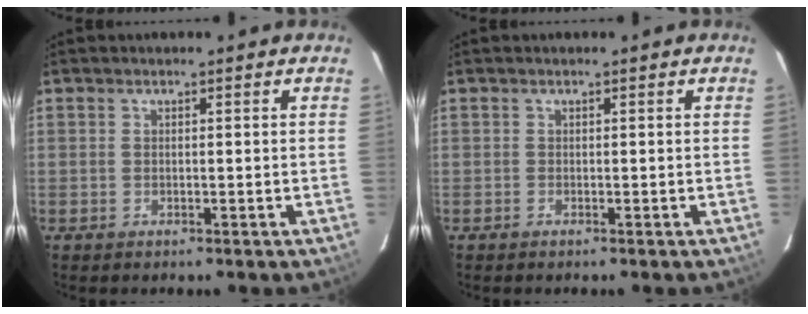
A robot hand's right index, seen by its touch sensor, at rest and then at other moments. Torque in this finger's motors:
{"motor_torque": [0.00, 0.00, 0.00, -0.05]}